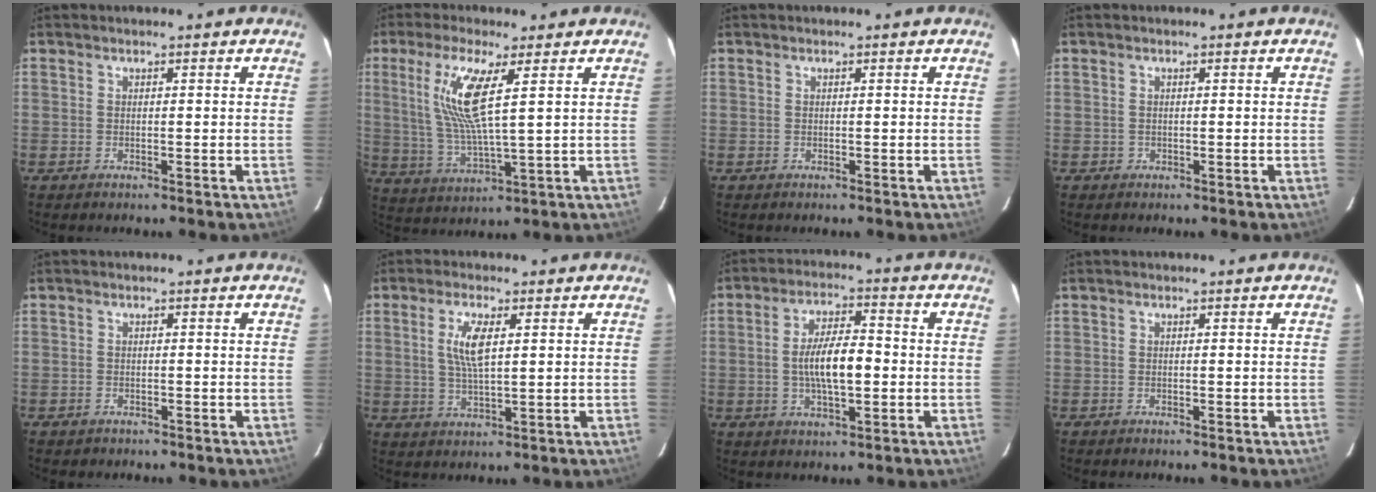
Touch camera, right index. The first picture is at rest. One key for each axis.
{"total": 11.4, "fx": 4.0, "fy": 1.6, "fz": 10.5, "tx": -0.210, "ty": -0.006, "tz": 0.088}
{"total": 0.0}
{"total": 1.5, "fx": -0.6, "fy": 1.4, "fz": 0.1, "tx": 0.002, "ty": 0.003, "tz": -0.003}
{"total": 1.2, "fx": -0.9, "fy": 0.9, "fz": 0.1, "tx": -0.006, "ty": 0.003, "tz": -0.010}
{"total": 6.1, "fx": 1.6, "fy": 1.8, "fz": 5.7, "tx": -0.111, "ty": 0.001, "tz": 0.033}
{"total": 9.1, "fx": -0.9, "fy": 3.0, "fz": 8.5, "tx": -0.157, "ty": 0.004, "tz": -0.012}
{"total": 0.0}